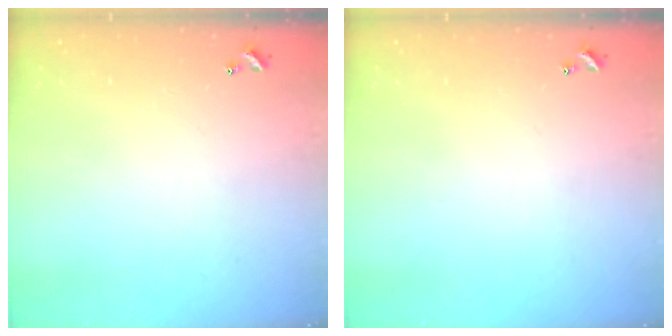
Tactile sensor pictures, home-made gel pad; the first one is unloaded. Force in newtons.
{"total": 0.0}